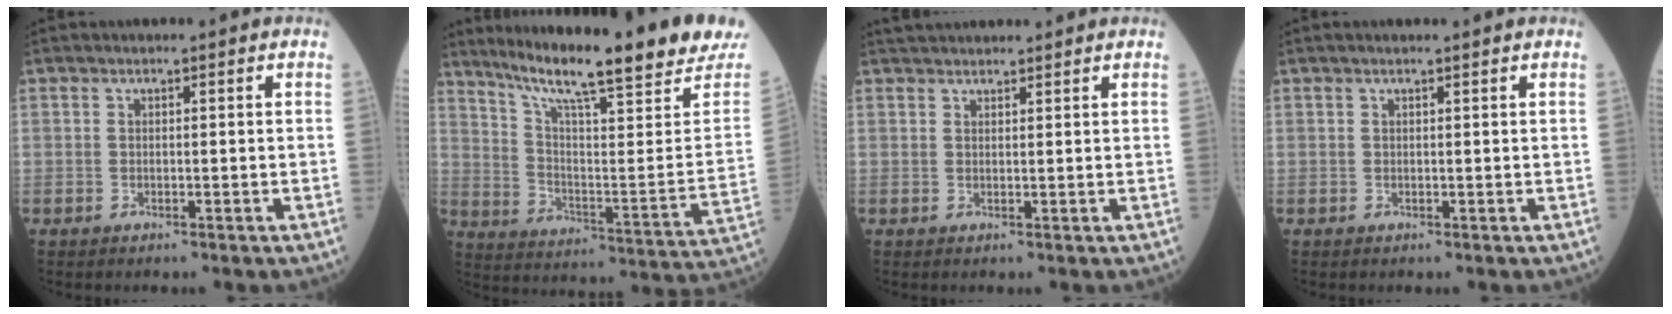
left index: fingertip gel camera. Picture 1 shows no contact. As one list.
[{"total": 23.3, "force": [19.0, 0.7, 13.4], "torque": [-0.214, -0.054, 0.268]}, {"total": 5.6, "force": [5.3, 0.8, 1.8], "torque": [-0.024, 0.040, 0.080]}, {"total": 1.4, "force": [1.2, -0.2, 0.7], "torque": [-0.012, 0.010, 0.020]}]